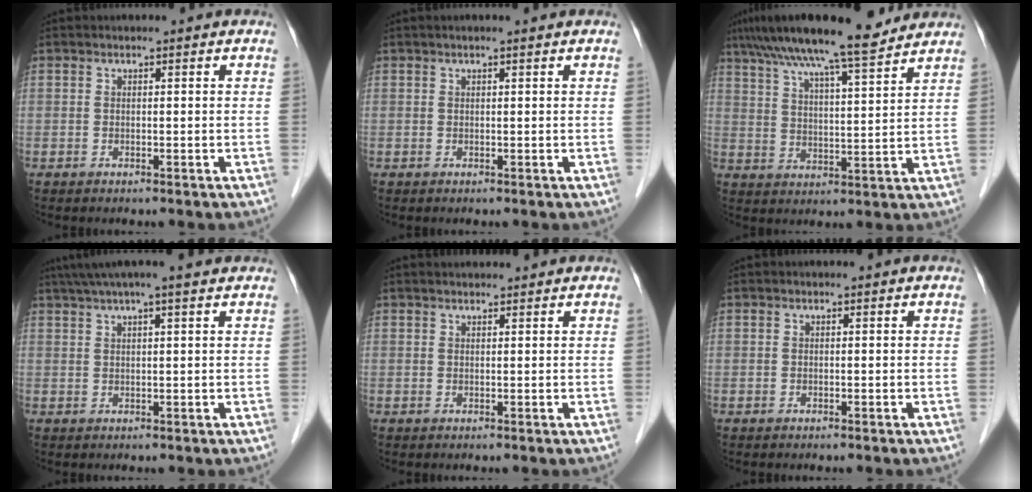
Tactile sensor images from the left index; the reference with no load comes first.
{"total": 1.3, "force": [0.9, 0.0, 0.9], "torque": [-0.013, 0.010, 0.014]}
{"total": 15.8, "force": [13.1, 1.1, 8.7], "torque": [-0.146, 0.024, 0.203]}
{"total": 9.1, "force": [7.4, -0.1, 5.4], "torque": [-0.088, 0.040, 0.099]}
{"total": 2.4, "force": [2.3, 0.3, 0.6], "torque": [-0.008, 0.023, 0.036]}
{"total": 0.0}